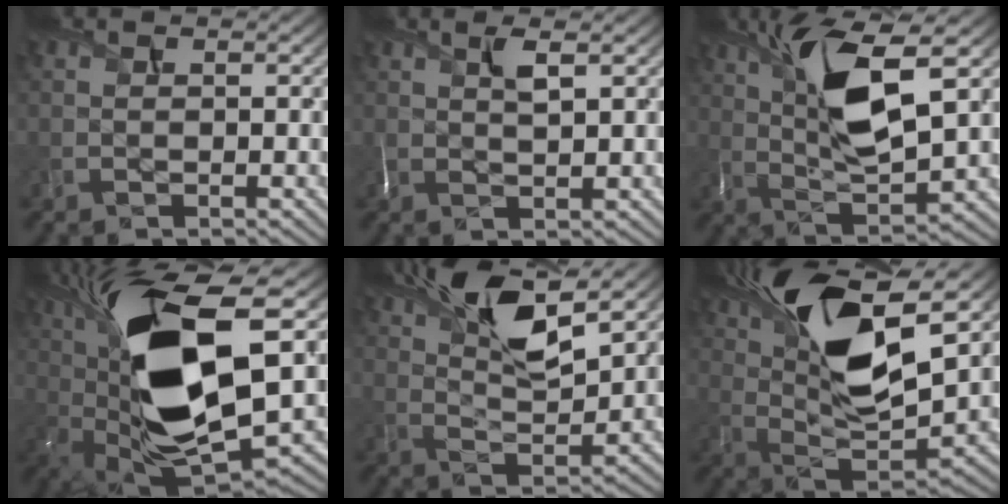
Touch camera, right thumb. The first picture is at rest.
{"total": 2.9, "force": [1.3, 0.6, 2.5], "torque": [-0.058, 0.004, 0.027]}
{"total": 11.4, "force": [3.8, 3.5, 10.2], "torque": [-0.206, 0.002, 0.073]}
{"total": 19.3, "force": [3.5, 8.1, 17.1], "torque": [-0.345, 0.000, 0.054]}
{"total": 12.4, "force": [7.3, 3.8, 9.3], "torque": [-0.183, 0.009, 0.134]}
{"total": 16.5, "force": [7.0, 6.1, 13.6], "torque": [-0.276, 0.005, 0.129]}